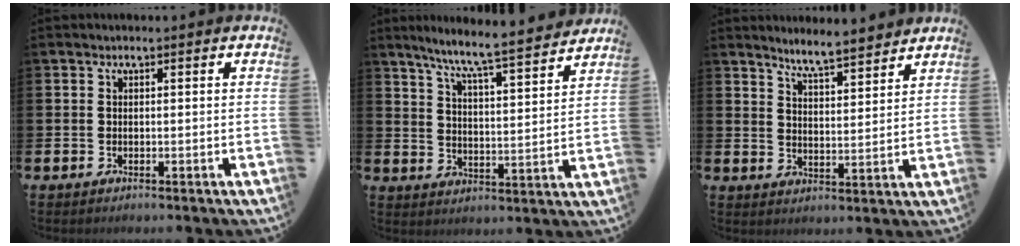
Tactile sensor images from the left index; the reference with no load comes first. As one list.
[{"total": 7.9, "force": [7.3, -0.3, 3.0], "torque": [-0.079, -0.055, 0.123]}, {"total": 5.8, "force": [5.7, 0.2, 1.2], "torque": [-0.039, -0.036, 0.100]}]